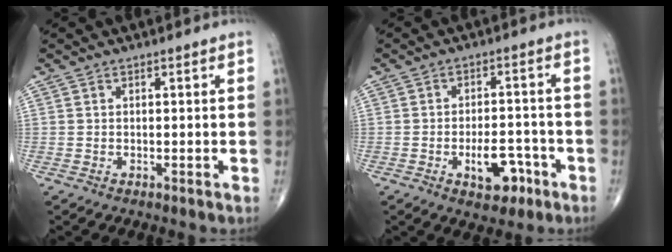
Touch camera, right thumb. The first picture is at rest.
{"total": 7.3, "force": [-3.3, 3.9, 5.2], "torque": [-0.056, 0.024, -0.043]}